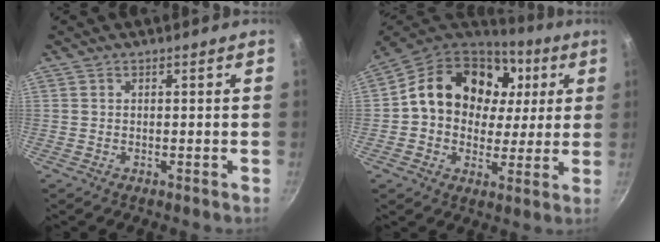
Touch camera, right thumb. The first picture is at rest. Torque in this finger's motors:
{"motor_torque": [-1.21, 1.85, 0.70, -0.57, 0.39]}